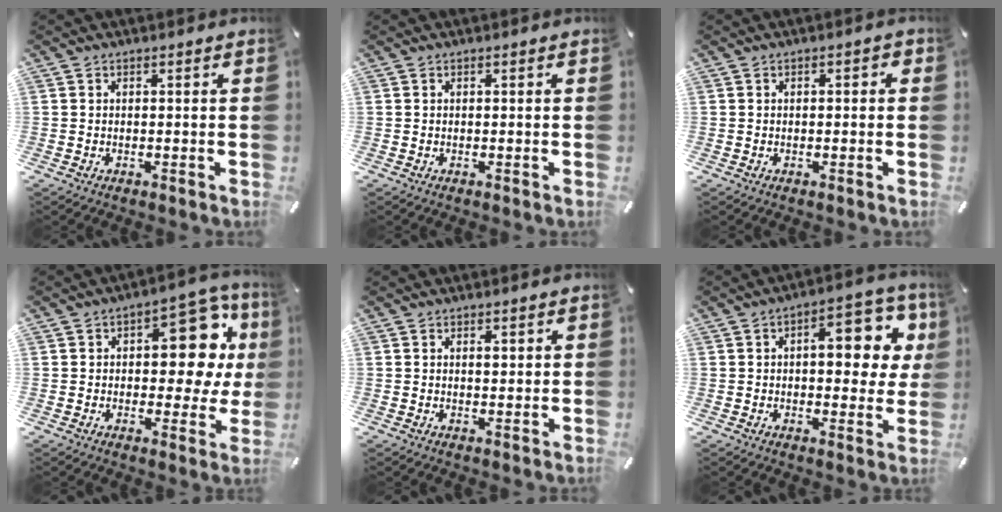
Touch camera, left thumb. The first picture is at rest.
{"total": 0.0}
{"total": 1.0, "force": [-0.2, 0.5, 0.9], "torque": [-0.016, 0.003, -0.004]}
{"total": 17.1, "force": [3.8, 9.9, 13.4], "torque": [-0.151, -0.025, 0.063]}
{"total": 1.3, "force": [0.5, 0.8, 1.0], "torque": [-0.004, -0.004, 0.005]}
{"total": 14.0, "force": [3.6, 6.9, 11.6], "torque": [-0.137, -0.015, 0.054]}